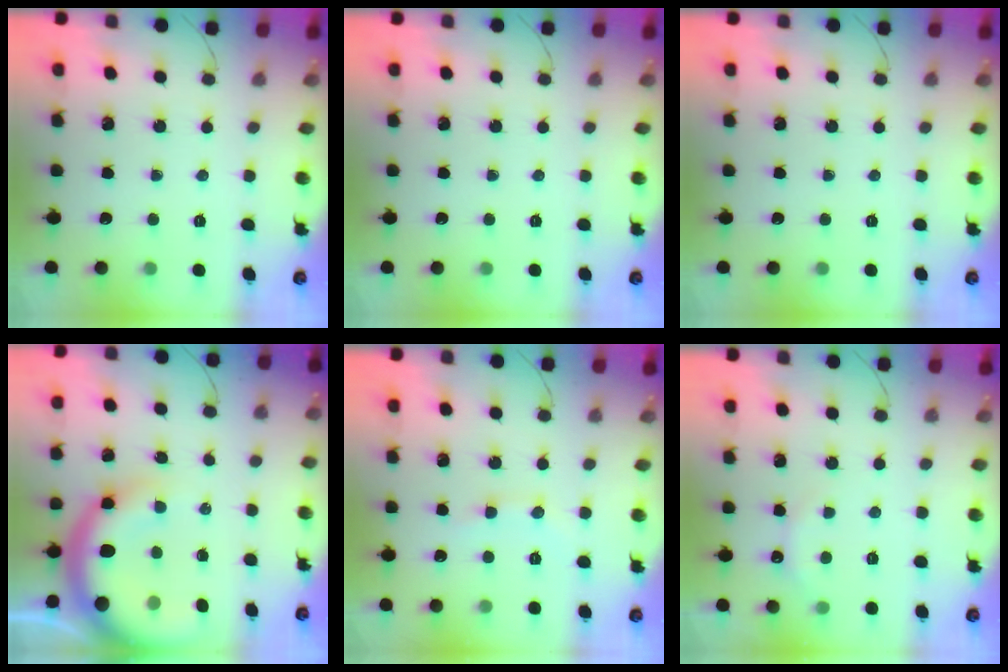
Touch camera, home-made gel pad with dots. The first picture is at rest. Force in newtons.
{"total": 0.0}
{"total": 0.0}
{"total": 12.7, "press": 12.4, "slide": 2.7}
{"total": 5.9, "press": 5.8, "slide": 1.2}
{"total": 4.4, "press": 4.4, "slide": 0.7}